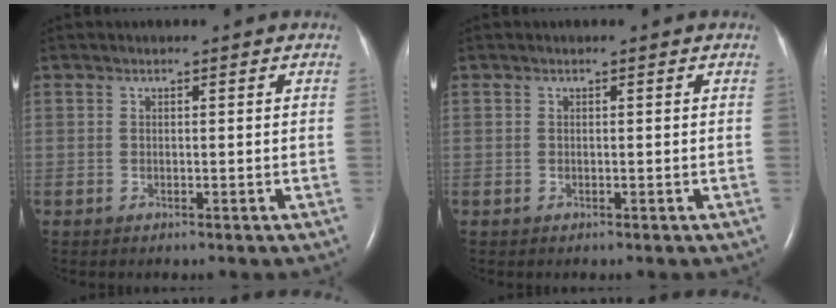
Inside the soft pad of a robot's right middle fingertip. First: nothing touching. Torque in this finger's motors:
{"motor_torque": [0.19, -0.05, 0.14, 0.03]}